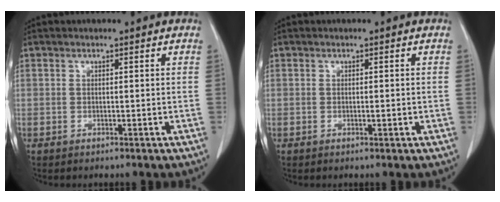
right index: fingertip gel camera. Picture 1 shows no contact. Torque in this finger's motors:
{"motor_torque": [-0.35, 0.54, -0.03, 0.03]}